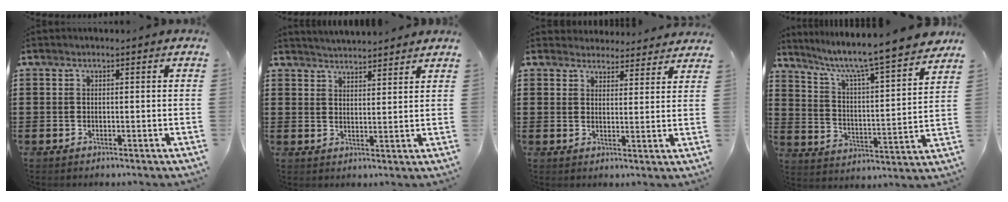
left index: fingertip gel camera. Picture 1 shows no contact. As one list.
[{"total": 3.1, "force": [3.1, -0.4, -0.2], "torque": [-0.007, -0.014, 0.056]}, {"total": 3.6, "force": [3.6, 0.6, 0.1], "torque": [-0.006, -0.017, 0.066]}, {"total": 6.7, "force": [5.8, -0.3, 3.3], "torque": [-0.090, -0.055, 0.089]}]